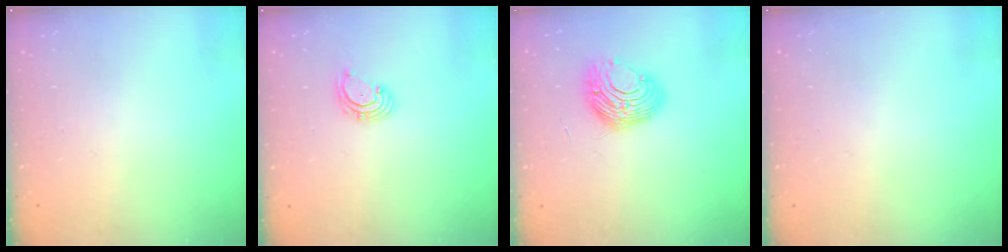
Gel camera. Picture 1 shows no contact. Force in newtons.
{"total": 2.6, "press": 2.5, "slide": 0.6}
{"total": 9.7, "press": 9.7, "slide": 0.1}
{"total": 0.0}